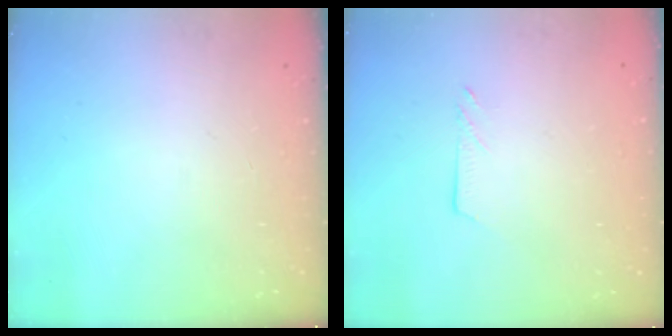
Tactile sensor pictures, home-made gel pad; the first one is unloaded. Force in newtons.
{"total": 3.5, "press": 3.5, "slide": 0.5}